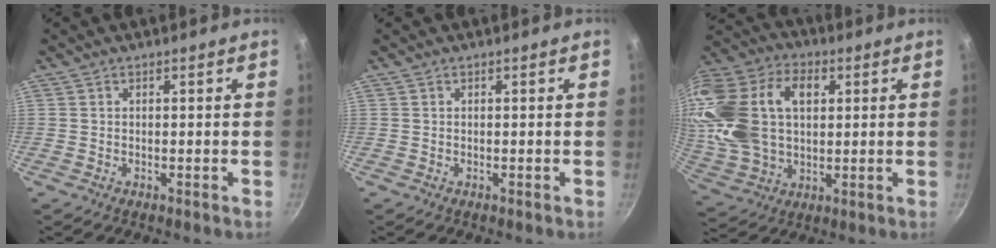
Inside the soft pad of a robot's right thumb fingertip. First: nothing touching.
{"total": 0.0}
{"total": 22.6, "force": [4.2, 15.2, 16.3], "torque": [-0.327, 0.016, 0.079]}